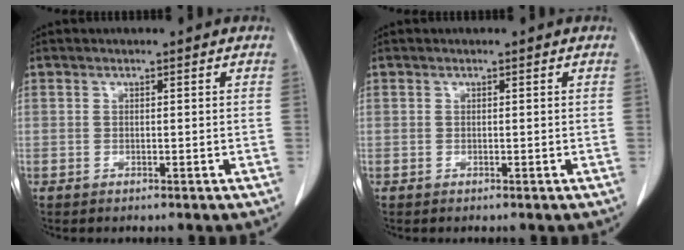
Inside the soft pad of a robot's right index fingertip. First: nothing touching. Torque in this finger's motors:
{"motor_torque": [0.00, 0.00, 0.02, 0.00]}